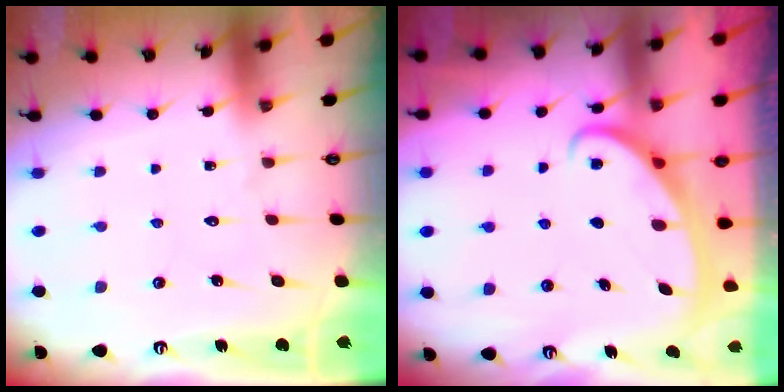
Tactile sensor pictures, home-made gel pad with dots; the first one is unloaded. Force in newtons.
{"total": 2.7, "press": 2.7, "slide": 0.4}